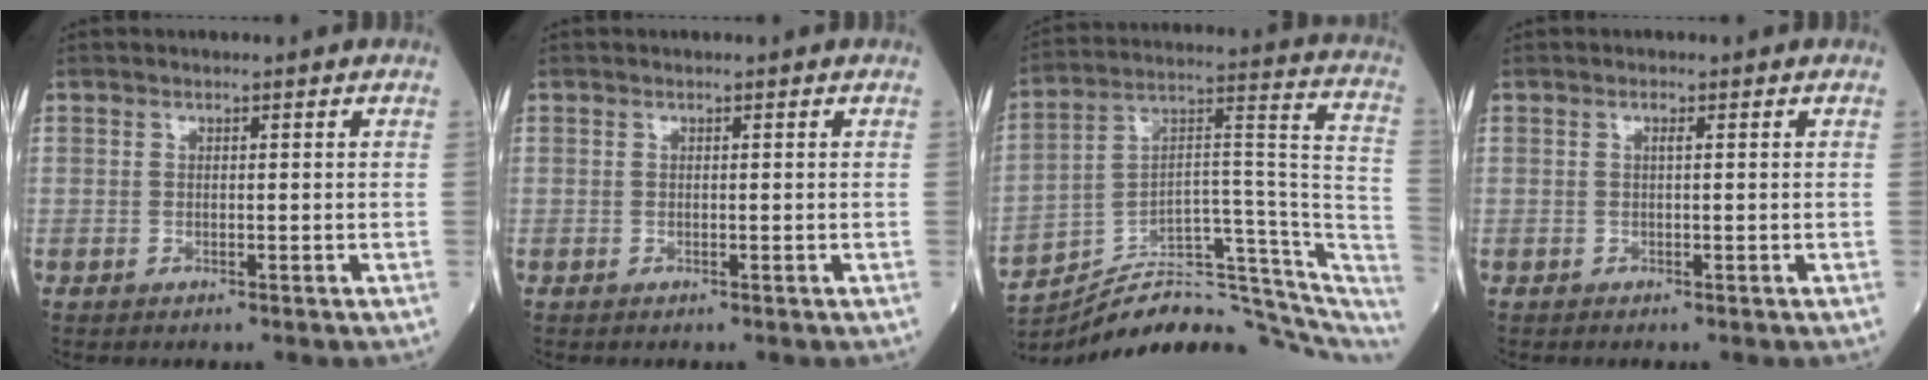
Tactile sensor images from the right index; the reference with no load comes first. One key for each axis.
{"total": 0.0}
{"total": 21.8, "fx": -18.6, "fy": 5.1, "fz": 10.2, "tx": -0.112, "ty": 0.062, "tz": -0.273}
{"total": 0.7, "fx": 0.2, "fy": 0.1, "fz": 0.6, "tx": -0.014, "ty": 0.002, "tz": 0.003}